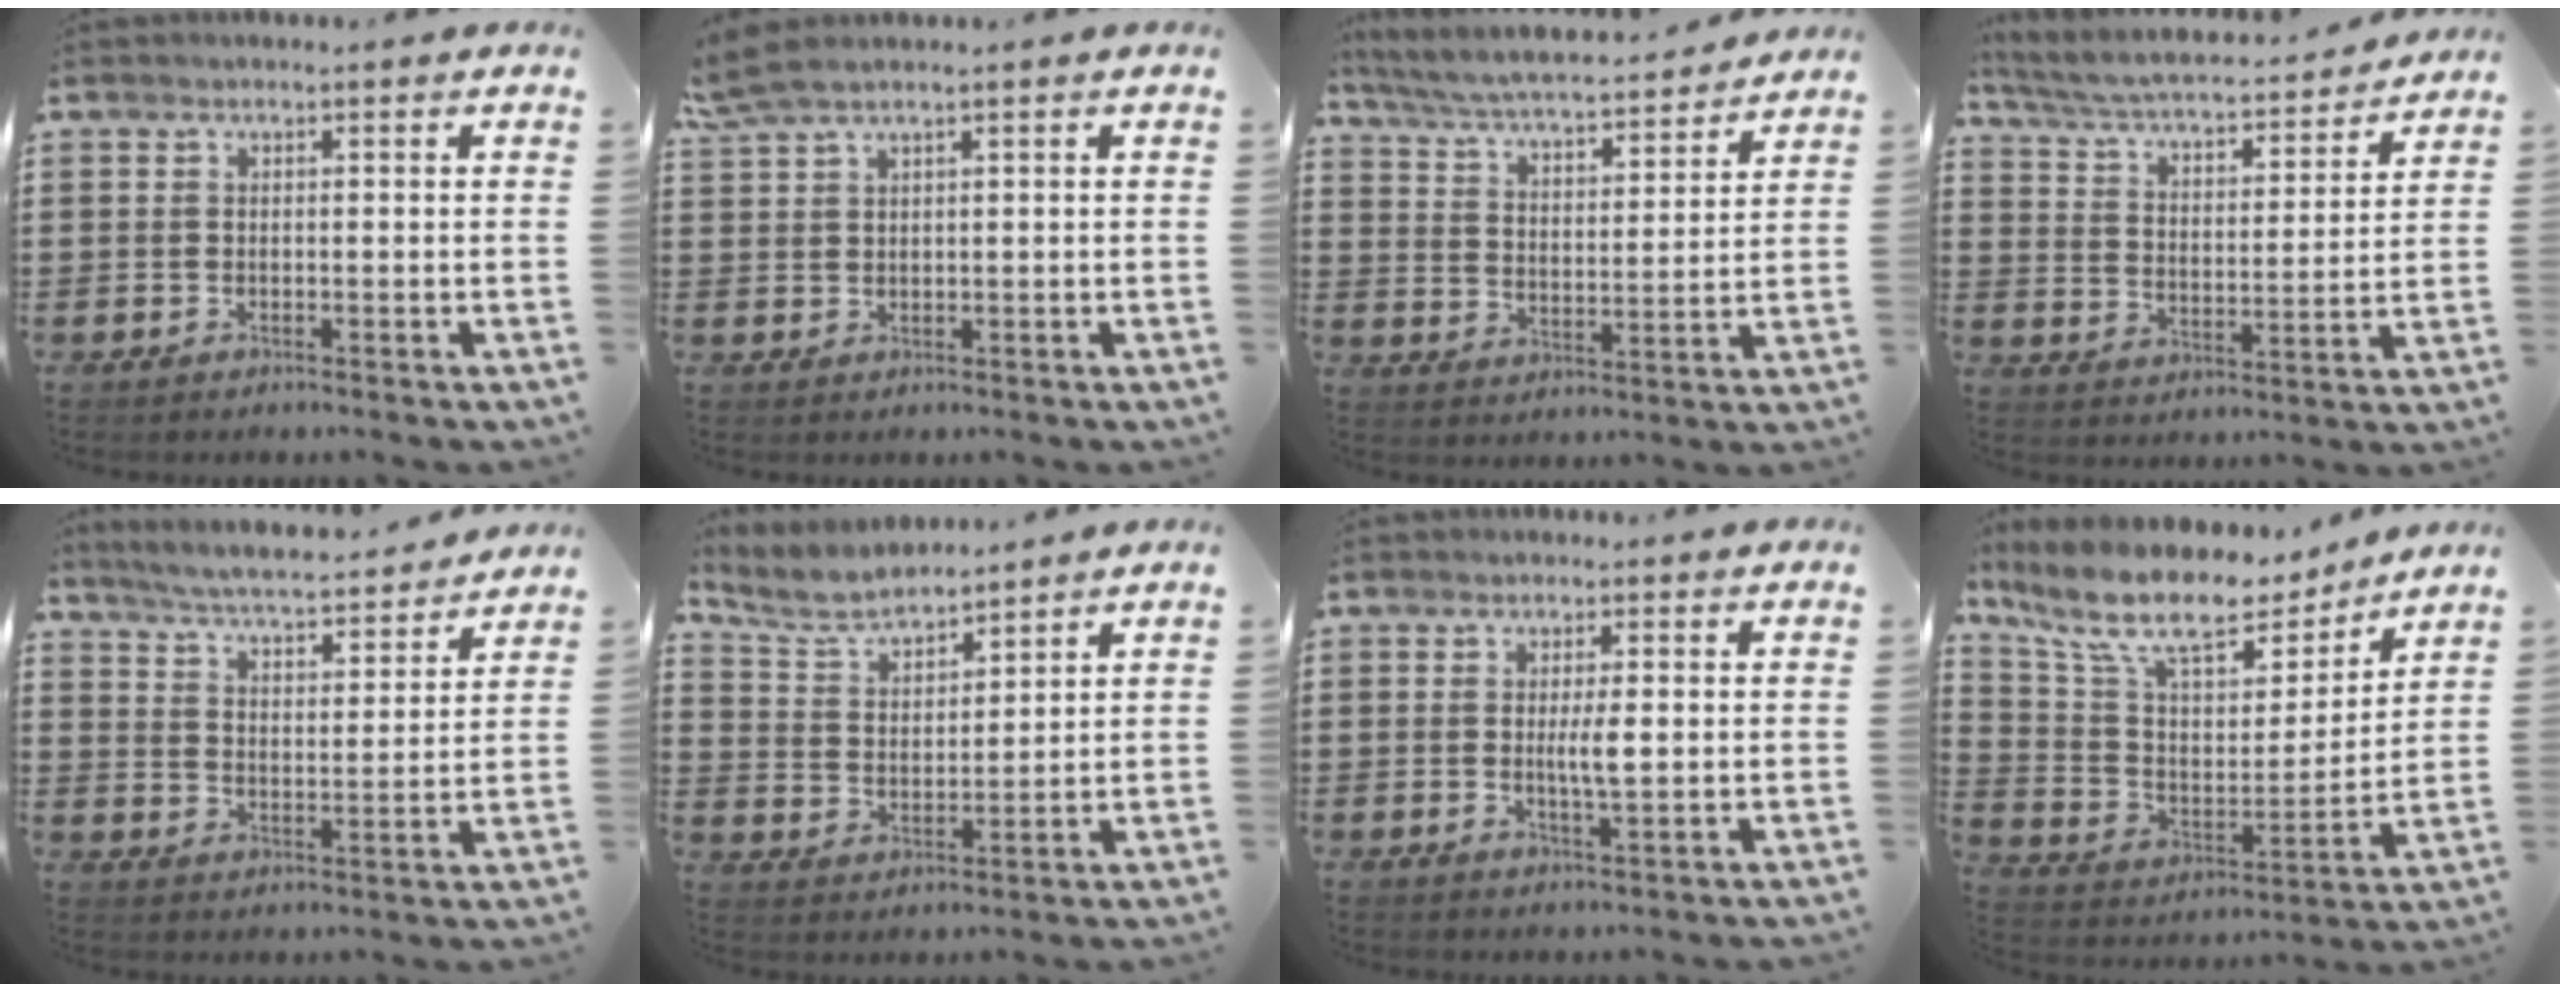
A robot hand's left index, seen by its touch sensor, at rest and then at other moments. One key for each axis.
{"total": 3.3, "fx": 2.3, "fy": 0.5, "fz": 2.3, "tx": -0.050, "ty": 0.004, "tz": 0.042}
{"total": 5.1, "fx": 4.9, "fy": 0.0, "fz": 1.7, "tx": -0.055, "ty": -0.036, "tz": 0.078}
{"total": 4.4, "fx": 3.9, "fy": 0.3, "fz": 1.9, "tx": -0.057, "ty": -0.031, "tz": 0.058}
{"total": 5.2, "fx": 5.0, "fy": -0.3, "fz": 1.4, "tx": -0.051, "ty": -0.040, "tz": 0.081}
{"total": 5.2, "fx": 4.9, "fy": 1.1, "fz": 1.4, "tx": -0.050, "ty": -0.021, "tz": 0.084}
{"total": 3.5, "fx": 0.3, "fy": 0.6, "fz": 3.5, "tx": -0.064, "ty": -0.003, "tz": 0.004}
{"total": 11.8, "fx": 9.1, "fy": 3.4, "fz": 6.7, "tx": -0.160, "ty": -0.053, "tz": 0.156}